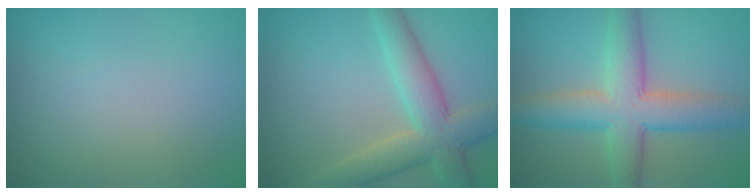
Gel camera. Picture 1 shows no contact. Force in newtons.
{"total": 7.1, "press": 7.1, "slide": 0.4}
{"total": 7.6, "press": 7.6, "slide": 0.5}